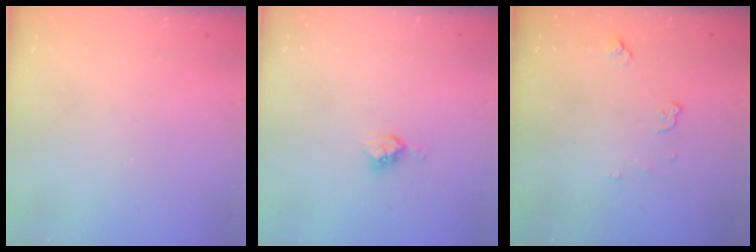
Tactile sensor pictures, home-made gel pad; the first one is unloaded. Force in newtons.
{"total": 5.4, "press": 5.4, "slide": 0.1}
{"total": 4.8, "press": 4.7, "slide": 0.7}